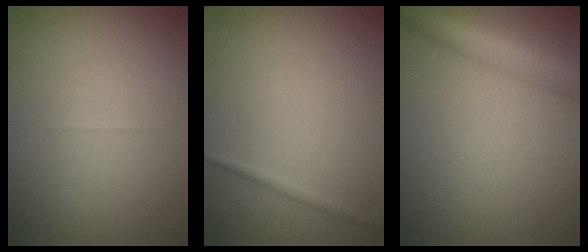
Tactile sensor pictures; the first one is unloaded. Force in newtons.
{"total": 0.7, "press": 0.7, "slide": 0.0}
{"total": 6.0, "press": 6.0, "slide": 0.2}